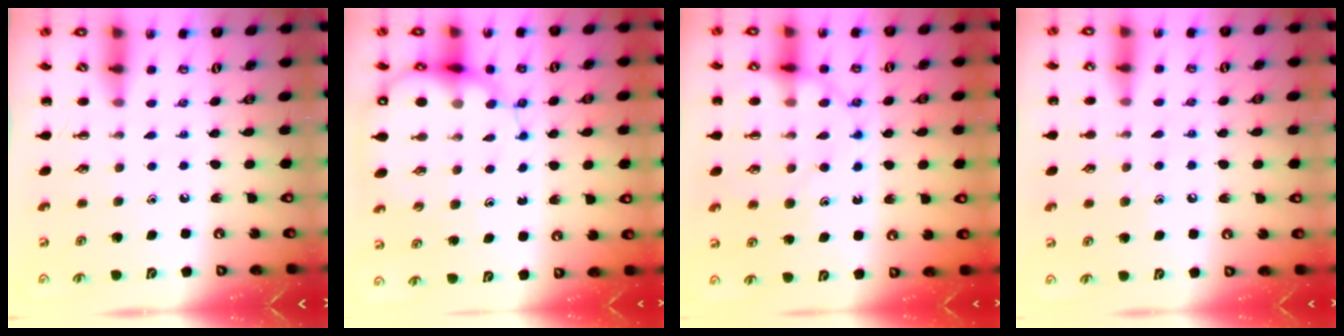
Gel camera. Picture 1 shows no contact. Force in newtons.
{"total": 12.3, "press": 11.8, "slide": 3.7}
{"total": 13.3, "press": 13.2, "slide": 1.6}
{"total": 7.5, "press": 7.3, "slide": 1.8}